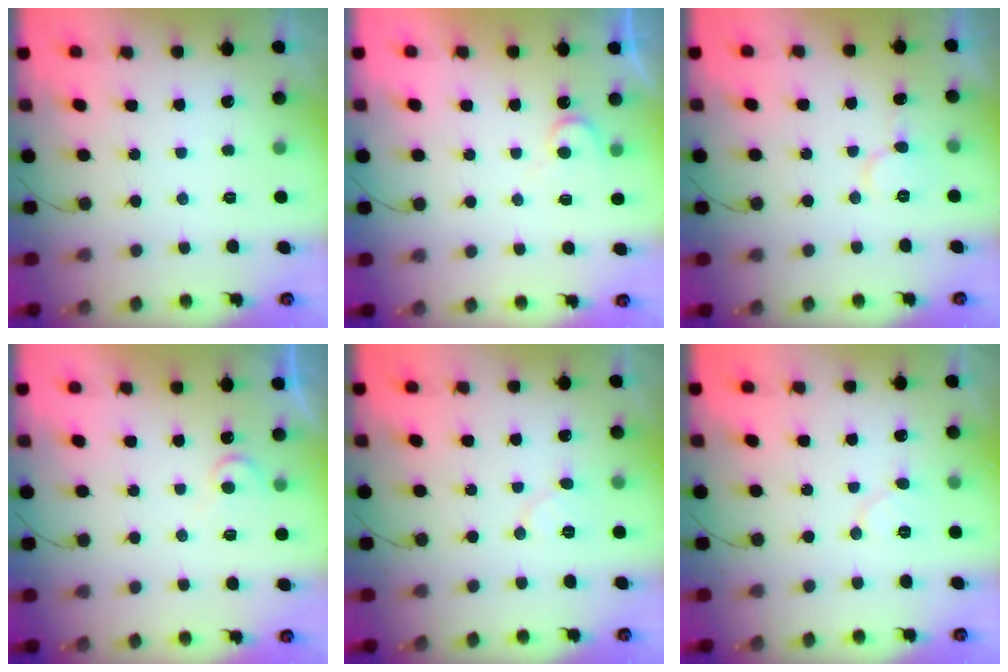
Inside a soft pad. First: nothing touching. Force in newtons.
{"total": 5.2, "press": 5.2, "slide": 0.4}
{"total": 6.0, "press": 6.0, "slide": 0.3}
{"total": 5.3, "press": 5.3, "slide": 0.4}
{"total": 5.6, "press": 5.6, "slide": 0.7}
{"total": 5.6, "press": 5.6, "slide": 0.7}